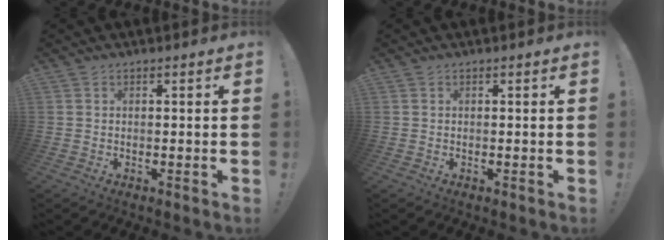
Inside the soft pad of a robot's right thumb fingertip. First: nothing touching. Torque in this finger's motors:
{"motor_torque": [0.00, 0.00, 0.00, 0.00, 0.00]}